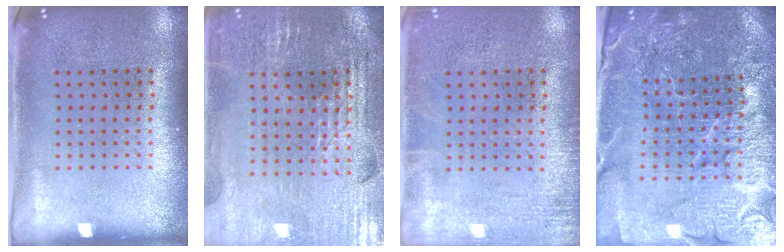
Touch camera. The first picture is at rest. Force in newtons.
{"total": 2.9, "press": 2.8, "slide": 0.5}
{"total": 1.5, "press": 1.5, "slide": 0.2}
{"total": 5.6, "press": 5.1, "slide": 2.3}